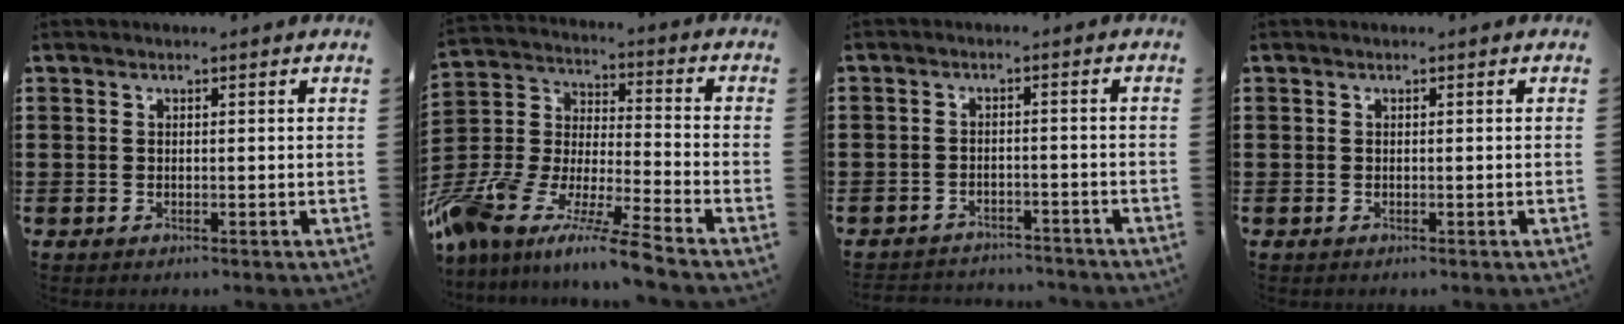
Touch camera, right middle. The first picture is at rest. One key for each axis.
{"total": 11.6, "fx": -10.5, "fy": 0.1, "fz": 5.1, "tx": -0.109, "ty": 0.006, "tz": -0.216}
{"total": 2.8, "fx": -2.8, "fy": 0.5, "fz": -0.4, "tx": -0.002, "ty": 0.000, "tz": -0.061}
{"total": 0.0}